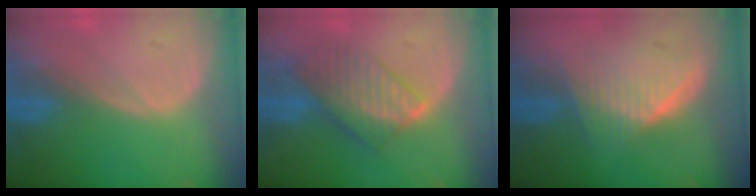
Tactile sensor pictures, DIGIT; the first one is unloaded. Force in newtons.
{"total": 8.1, "press": 7.1, "slide": 4.0}
{"total": 5.9, "press": 5.9, "slide": 0.4}